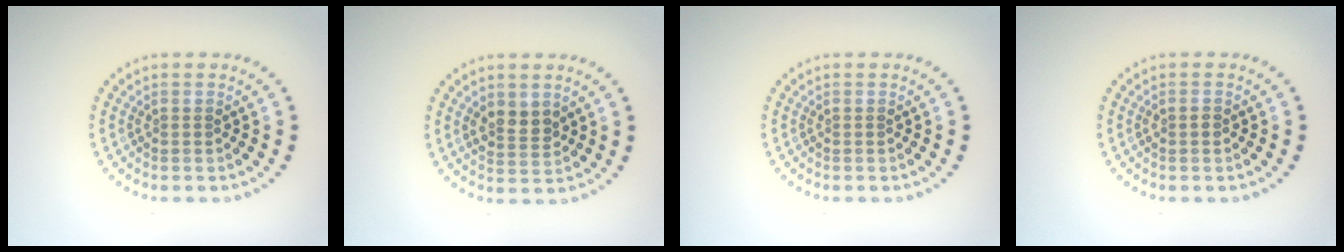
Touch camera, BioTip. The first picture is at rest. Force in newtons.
{"total": 2.2, "press": 2.1, "slide": 0.6}
{"total": 0.0}
{"total": 0.9, "press": 0.9, "slide": 0.1}